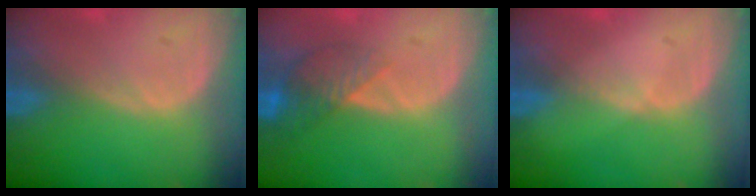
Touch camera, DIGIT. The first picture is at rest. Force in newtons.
{"total": 4.1, "press": 4.0, "slide": 1.2}
{"total": 0.6, "press": 0.5, "slide": 0.2}